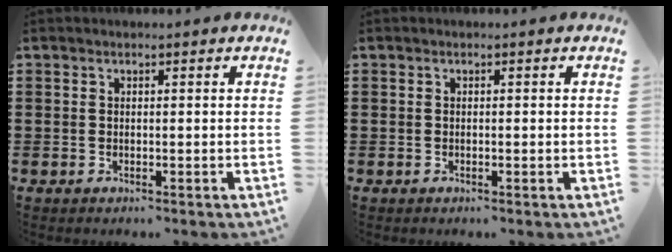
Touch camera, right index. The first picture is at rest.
{"total": 0.0}